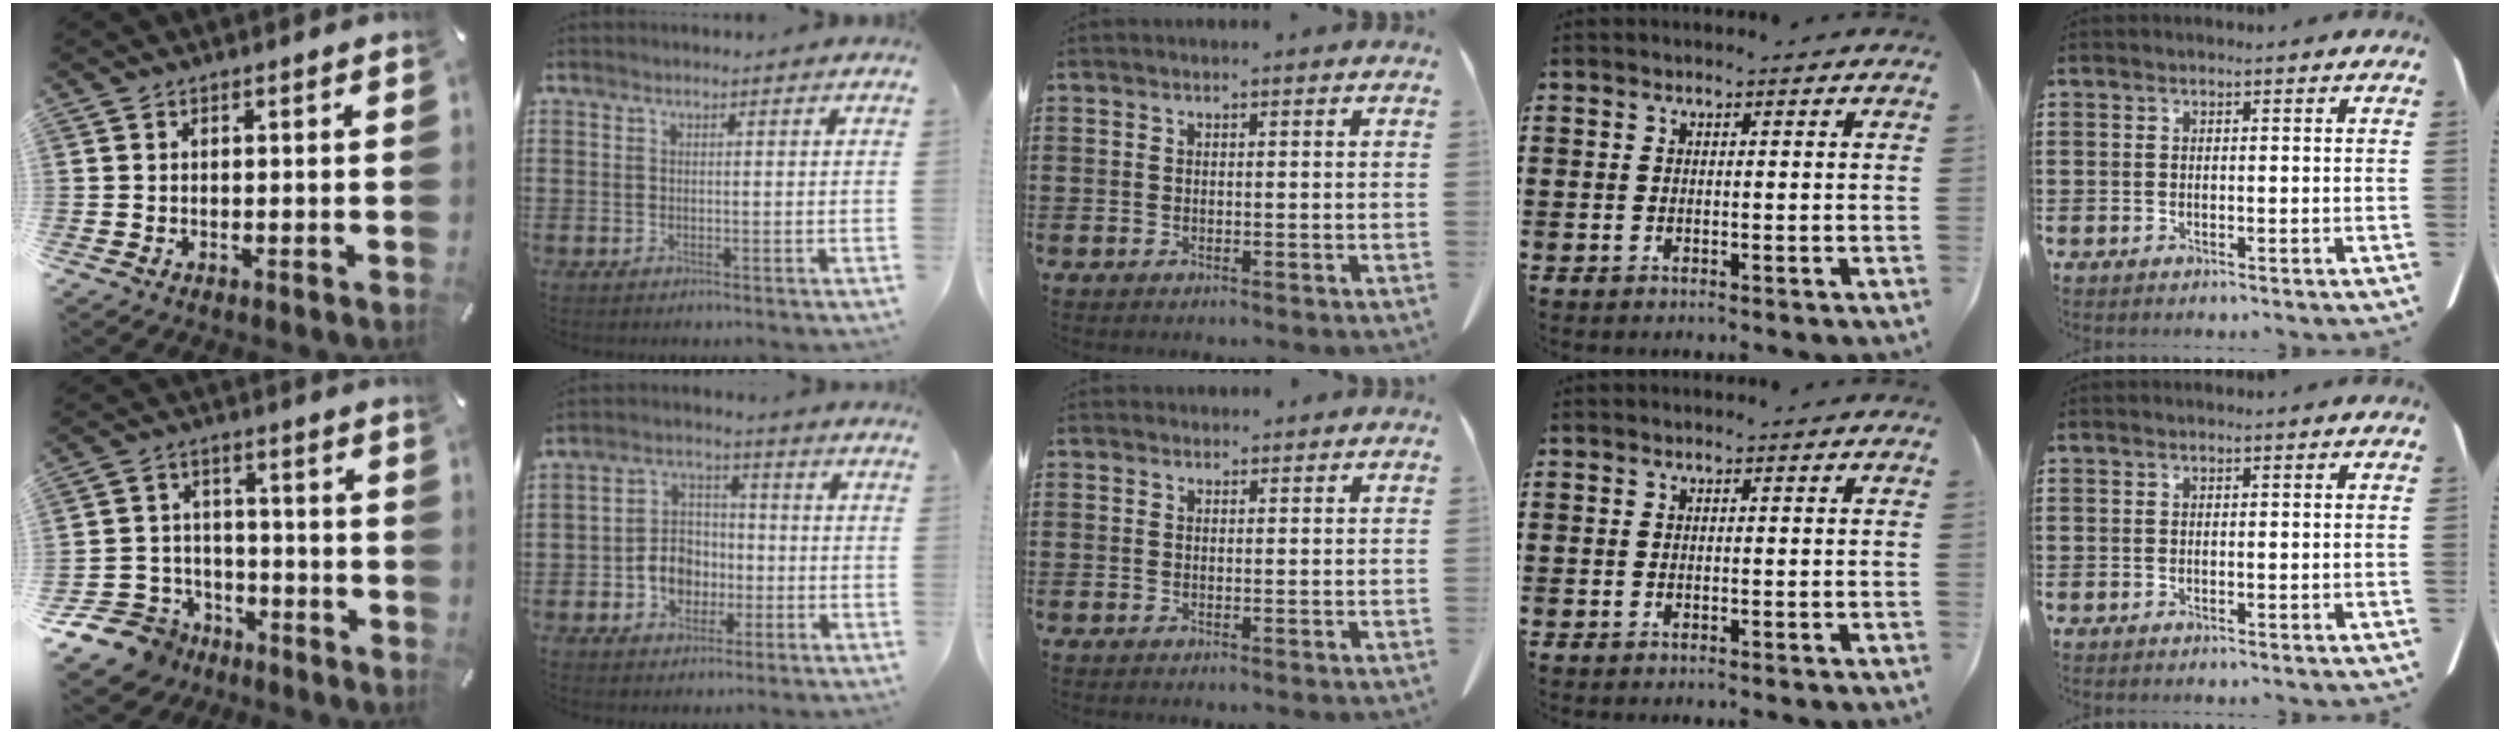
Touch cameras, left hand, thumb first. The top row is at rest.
{"thumb": {"total": 11.7, "force": [-7.4, 8.7, 2.8], "torque": [-0.066, 0.050, -0.129]}, "index": {"total": 6.1, "force": [-2.0, 5.2, 2.5], "torque": [-0.063, 0.019, -0.038]}, "middle": {"total": 0.9, "force": [0.8, 0.3, 0.1], "torque": [0.003, -0.004, 0.015]}}